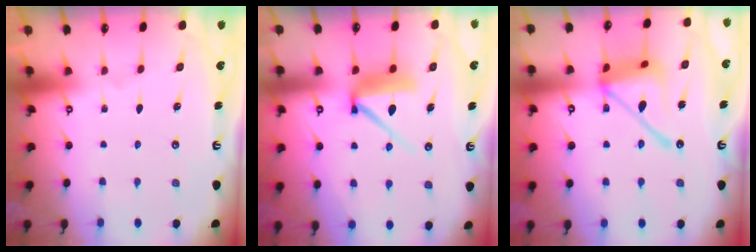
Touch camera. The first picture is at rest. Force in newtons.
{"total": 9.2, "press": 9.2, "slide": 0.5}
{"total": 15.6, "press": 15.5, "slide": 1.4}